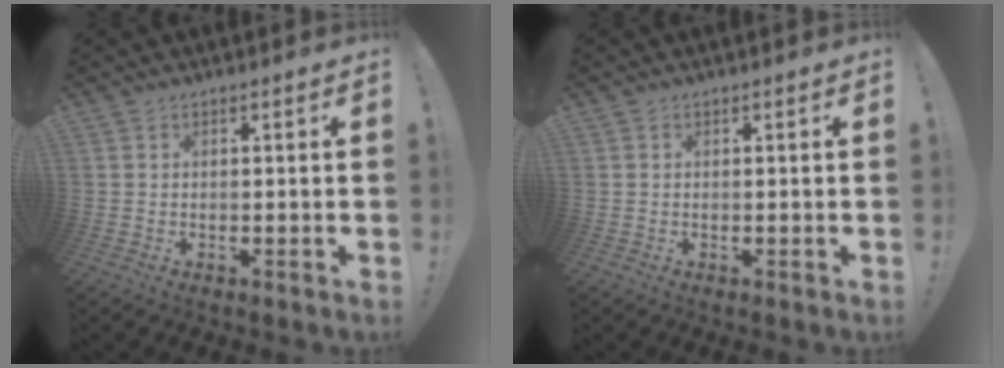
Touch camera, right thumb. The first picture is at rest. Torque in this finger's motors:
{"motor_torque": [-0.14, -0.01, -0.11, 0.05, 0.05]}